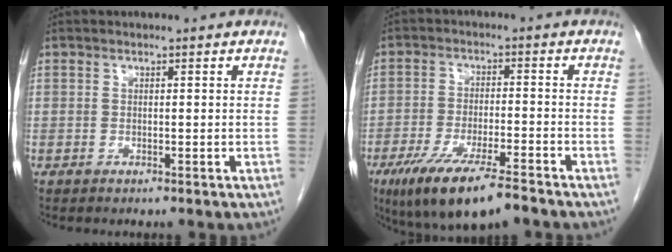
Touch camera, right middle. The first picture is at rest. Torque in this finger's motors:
{"motor_torque": [1.16, -0.98, 0.36, 0.15]}